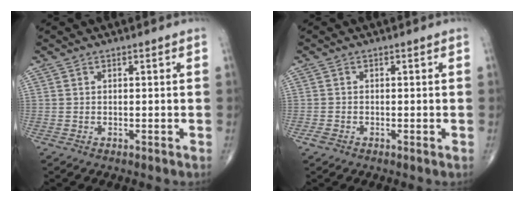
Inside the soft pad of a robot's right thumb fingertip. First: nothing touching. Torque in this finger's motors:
{"motor_torque": [0.57, 0.23, -0.02, -0.26, 0.00]}